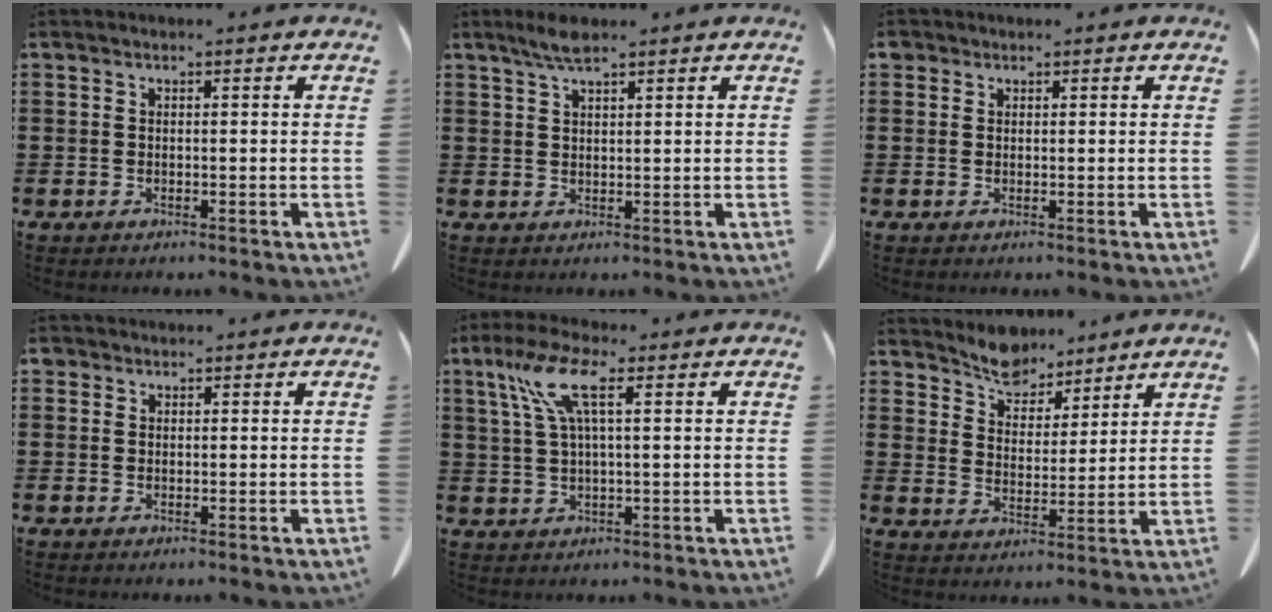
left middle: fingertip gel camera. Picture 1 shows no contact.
{"total": 3.0, "force": [2.2, 0.6, 2.0], "torque": [-0.044, 0.002, 0.039]}
{"total": 1.2, "force": [0.8, 0.8, 0.1], "torque": [-0.005, 0.004, 0.015]}
{"total": 0.6, "force": [0.4, 0.5, 0.0], "torque": [-0.003, 0.004, 0.006]}
{"total": 7.2, "force": [2.8, 1.5, 6.5], "torque": [-0.155, 0.000, 0.040]}
{"total": 6.3, "force": [5.8, 2.5, 0.6], "torque": [-0.032, -0.026, 0.105]}